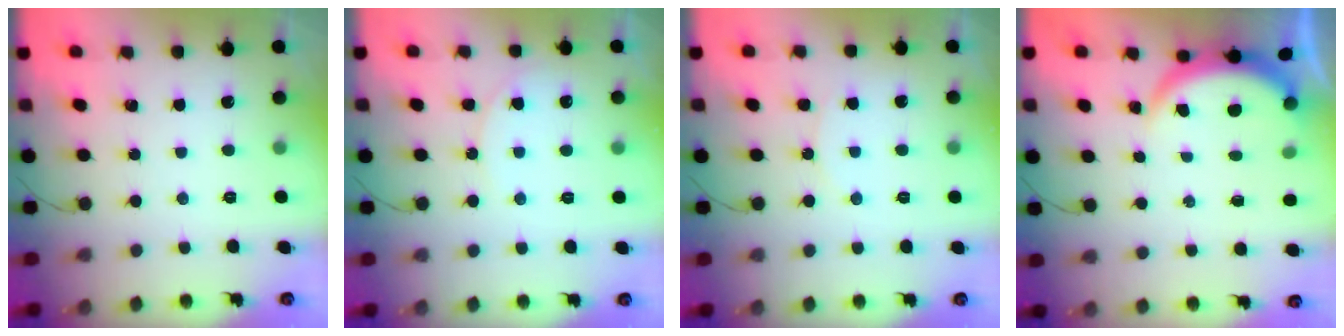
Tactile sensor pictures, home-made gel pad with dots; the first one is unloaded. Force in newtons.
{"total": 5.7, "press": 5.7, "slide": 0.7}
{"total": 5.6, "press": 5.5, "slide": 0.7}
{"total": 3.9, "press": 3.9, "slide": 0.2}